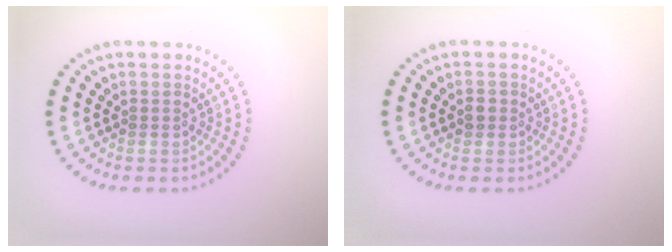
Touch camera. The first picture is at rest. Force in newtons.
{"total": 1.1, "press": 1.0, "slide": 0.3}